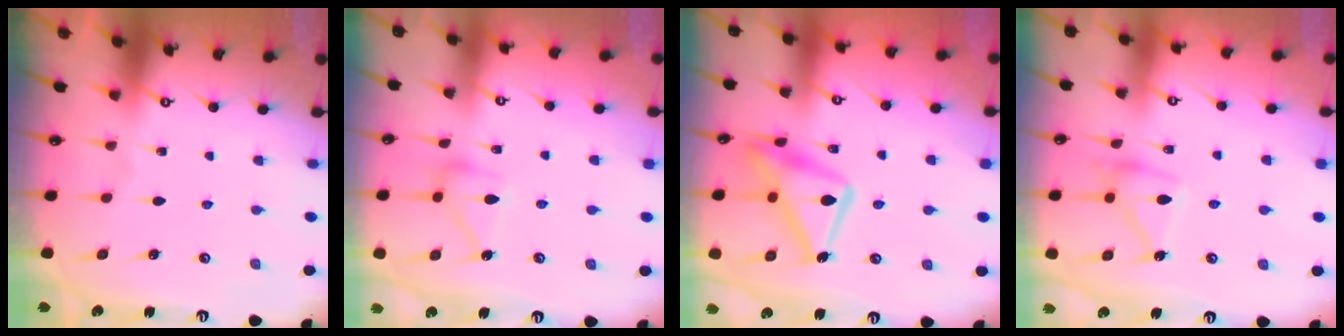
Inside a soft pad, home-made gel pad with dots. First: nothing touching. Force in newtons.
{"total": 12.1, "press": 12.1, "slide": 0.3}
{"total": 17.2, "press": 17.2, "slide": 1.1}
{"total": 14.6, "press": 14.6, "slide": 0.9}